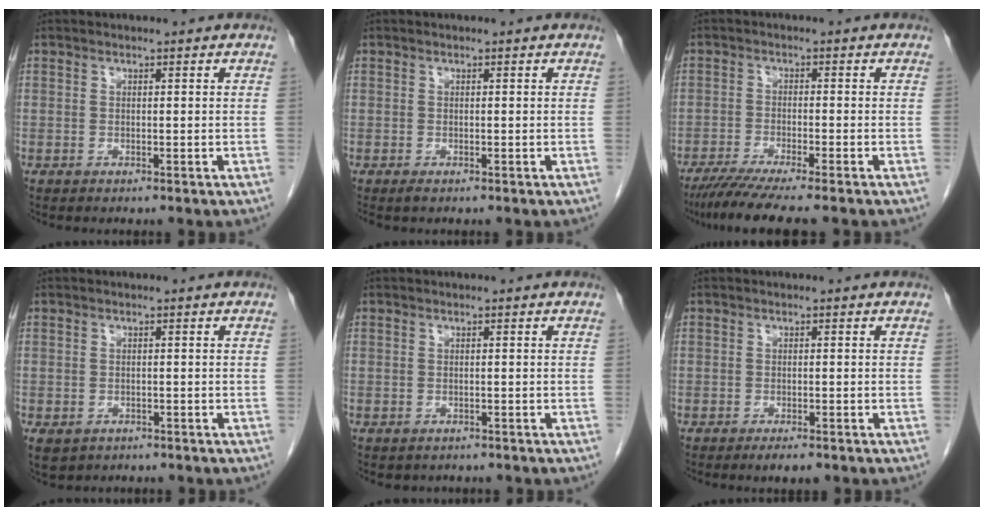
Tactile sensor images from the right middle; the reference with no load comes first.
{"total": 0.6, "force": [-0.4, 0.1, 0.4], "torque": [-0.009, -0.002, -0.006]}
{"total": 8.3, "force": [-6.8, -0.5, 4.8], "torque": [-0.074, -0.026, -0.110]}
{"total": 4.4, "force": [-2.6, 3.2, 1.4], "torque": [-0.025, -0.002, -0.034]}
{"total": 1.4, "force": [-1.1, 0.8, 0.2], "torque": [-0.012, -0.002, -0.013]}
{"total": 2.2, "force": [-1.5, 0.6, 1.4], "torque": [-0.025, -0.005, -0.018]}